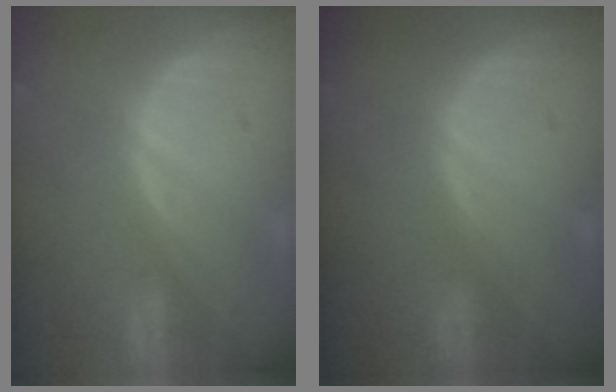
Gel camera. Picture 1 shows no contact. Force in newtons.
{"total": 0.0}